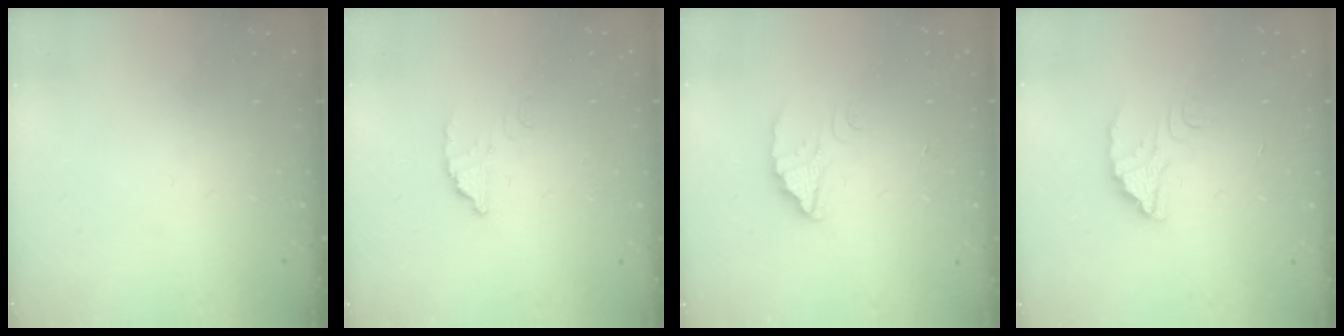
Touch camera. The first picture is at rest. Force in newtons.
{"total": 2.5, "press": 2.5, "slide": 0.2}
{"total": 2.7, "press": 2.7, "slide": 0.1}
{"total": 2.9, "press": 2.9, "slide": 0.1}